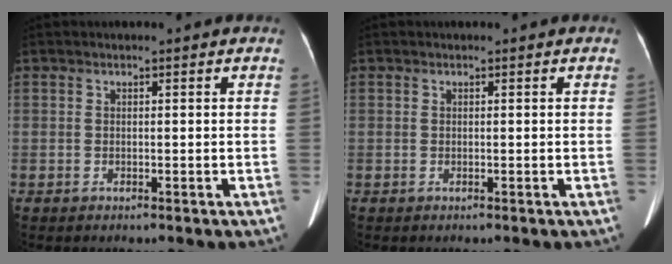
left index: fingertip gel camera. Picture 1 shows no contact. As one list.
[{"total": 0.0}]